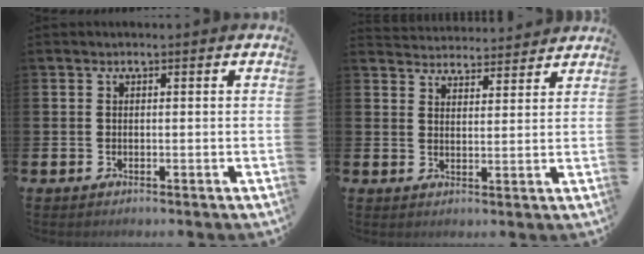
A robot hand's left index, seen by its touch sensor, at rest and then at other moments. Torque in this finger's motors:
{"motor_torque": [-1.12, -1.02, -1.05, -0.01]}